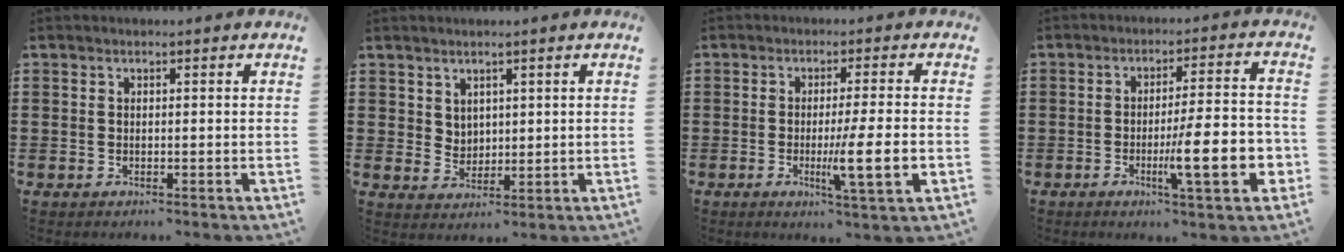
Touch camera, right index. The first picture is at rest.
{"total": 3.0, "force": [2.3, 1.9, 0.4], "torque": [-0.017, 0.002, 0.044]}
{"total": 8.0, "force": [-1.8, 0.1, 7.8], "torque": [-0.126, -0.022, -0.033]}
{"total": 12.0, "force": [-3.5, 2.0, 11.3], "torque": [-0.170, -0.010, -0.060]}